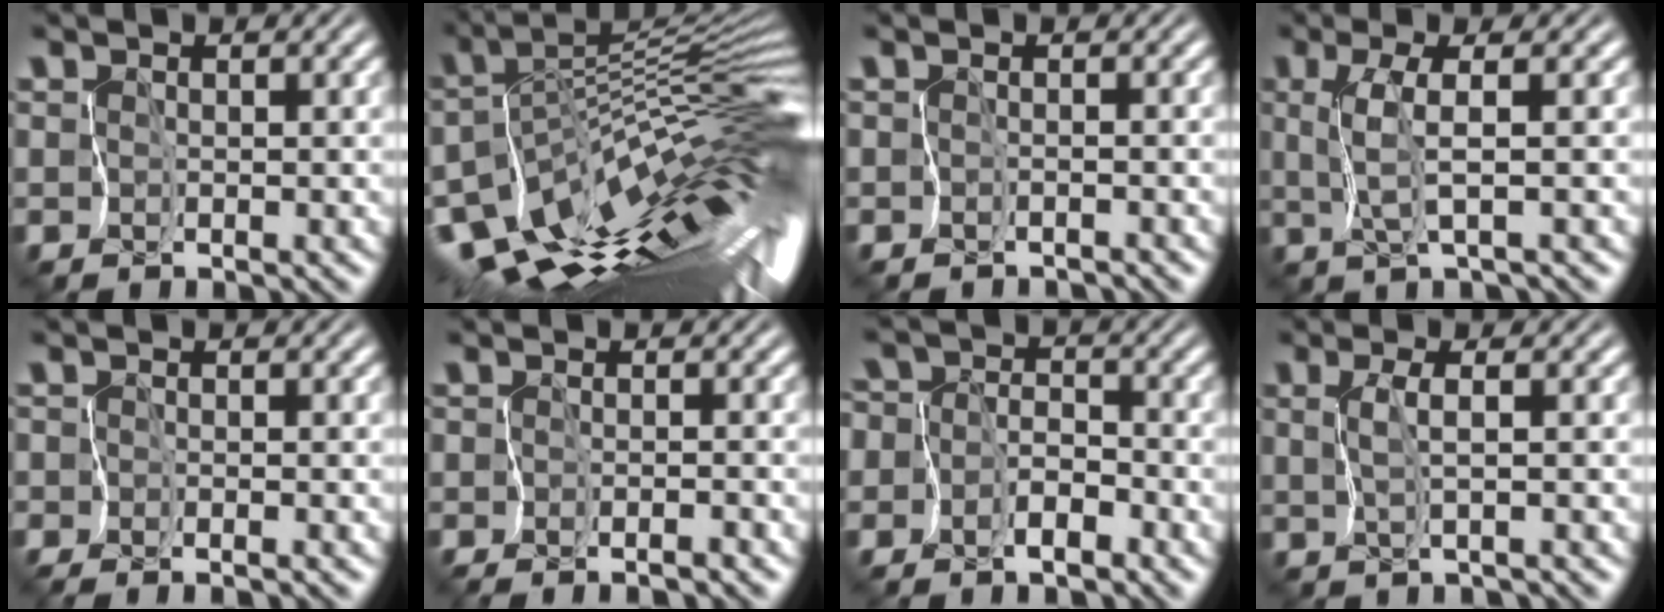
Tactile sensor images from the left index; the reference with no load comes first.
{"total": 14.7, "force": [-3.2, 4.8, 13.5], "torque": [-0.216, 0.005, -0.059]}
{"total": 1.1, "force": [-1.1, -0.2, -0.1], "torque": [0.004, -0.007, -0.022]}
{"total": 2.9, "force": [0.9, -0.5, 2.7], "torque": [-0.071, 0.002, 0.014]}
{"total": 0.9, "force": [-0.8, -0.4, 0.1], "torque": [-0.005, -0.003, -0.024]}
{"total": 1.4, "force": [-1.2, -0.6, 0.3], "torque": [-0.011, -0.004, -0.030]}
{"total": 4.2, "force": [-2.0, 3.2, 1.8], "torque": [-0.020, 0.014, -0.056]}
{"total": 1.5, "force": [0.3, -0.8, 1.3], "torque": [-0.044, -0.006, 0.004]}